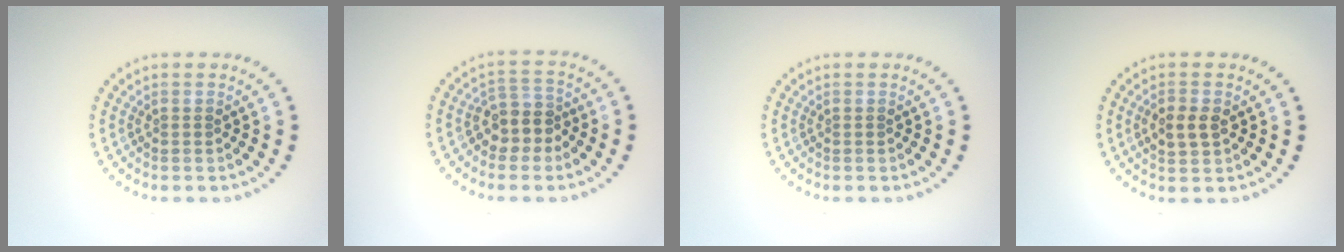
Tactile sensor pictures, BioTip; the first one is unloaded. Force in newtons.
{"total": 2.8, "press": 2.5, "slide": 1.3}
{"total": 0.0}
{"total": 2.4, "press": 2.4, "slide": 0.0}